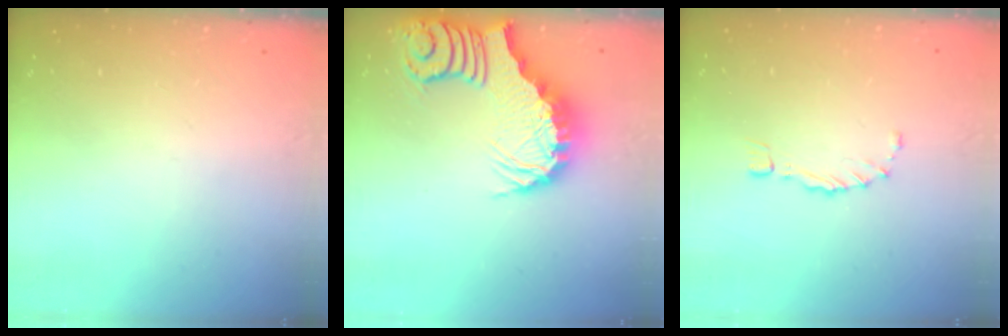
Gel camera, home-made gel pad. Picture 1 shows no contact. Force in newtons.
{"total": 3.9, "press": 3.8, "slide": 0.7}
{"total": 0.9, "press": 0.9, "slide": 0.4}